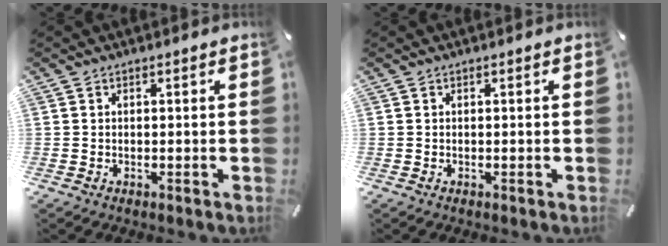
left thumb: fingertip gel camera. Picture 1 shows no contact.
{"total": 0.0}